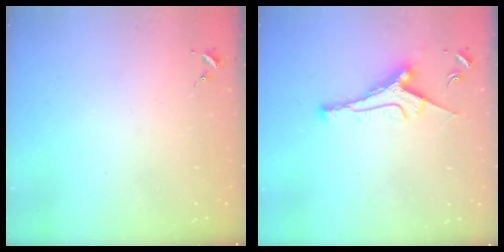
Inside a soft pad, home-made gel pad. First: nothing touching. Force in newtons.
{"total": 10.1, "press": 10.1, "slide": 0.3}